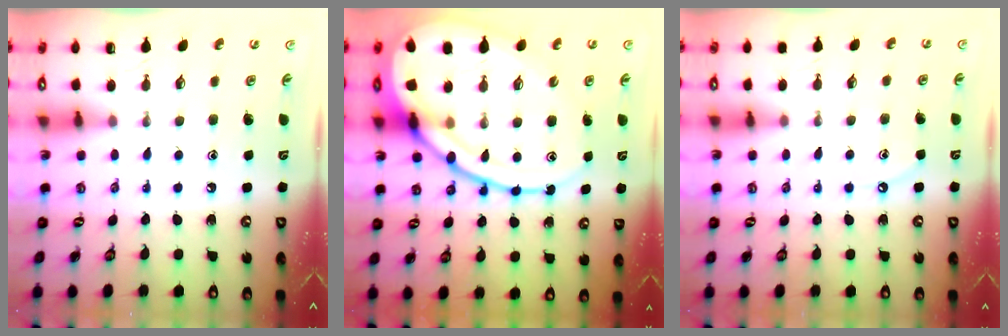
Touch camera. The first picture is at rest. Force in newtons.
{"total": 20.4, "press": 20.3, "slide": 2.1}
{"total": 4.0, "press": 4.0, "slide": 0.6}